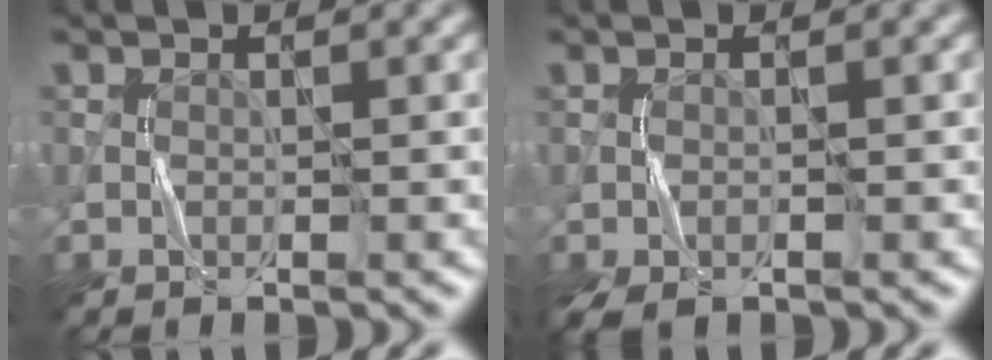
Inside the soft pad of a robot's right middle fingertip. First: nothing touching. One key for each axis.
{"total": 2.0, "fx": -1.2, "fy": 0.5, "fz": 1.6, "tx": -0.041, "ty": -0.006, "tz": -0.025}